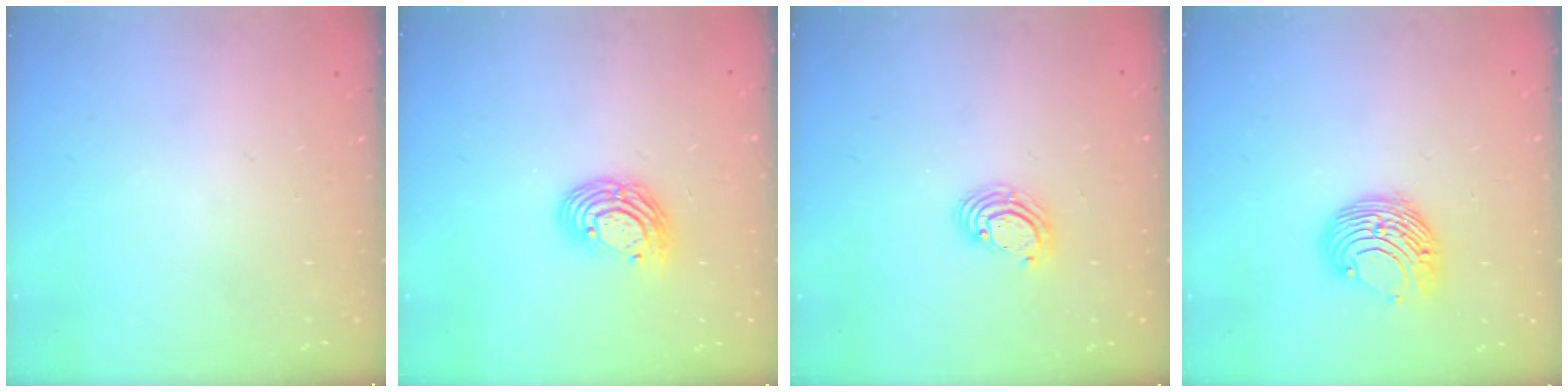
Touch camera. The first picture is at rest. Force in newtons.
{"total": 9.5, "press": 9.4, "slide": 1.7}
{"total": 4.0, "press": 3.9, "slide": 0.2}
{"total": 10.7, "press": 10.7, "slide": 0.5}